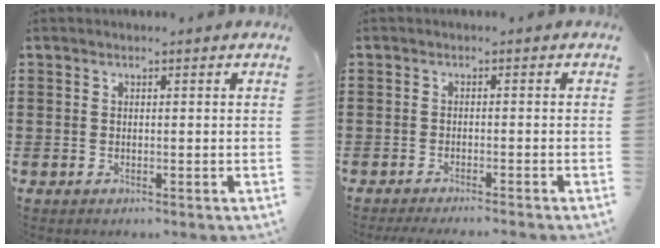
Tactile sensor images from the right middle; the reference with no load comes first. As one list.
[{"total": 1.5, "force": [-1.4, -0.2, 0.5], "torque": [-0.006, -0.001, -0.027]}]